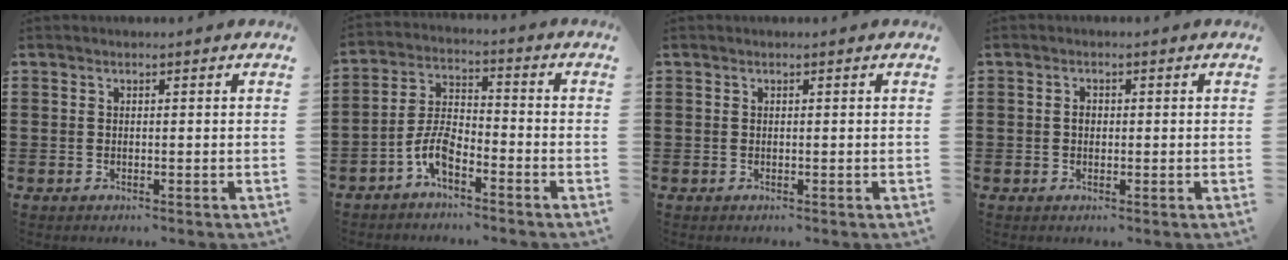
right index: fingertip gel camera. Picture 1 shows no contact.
{"total": 5.9, "force": [-3.7, 2.2, 4.0], "torque": [-0.097, 0.003, -0.076]}
{"total": 0.0}
{"total": 1.4, "force": [0.0, 0.9, 1.0], "torque": [-0.021, 0.005, -0.001]}